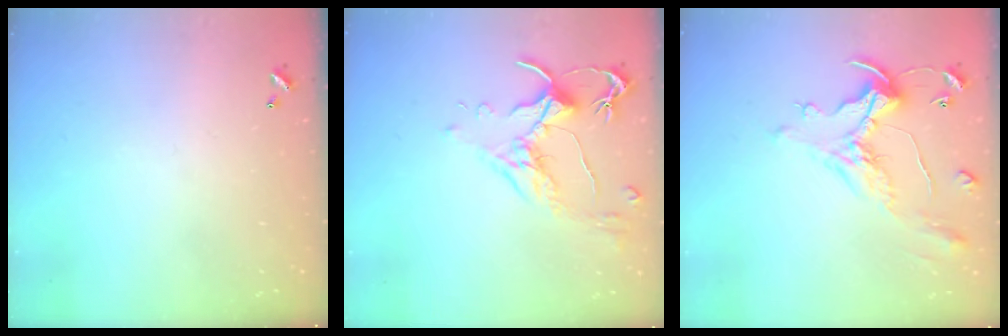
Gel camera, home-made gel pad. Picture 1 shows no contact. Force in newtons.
{"total": 1.4, "press": 1.3, "slide": 0.6}
{"total": 1.7, "press": 1.2, "slide": 1.1}